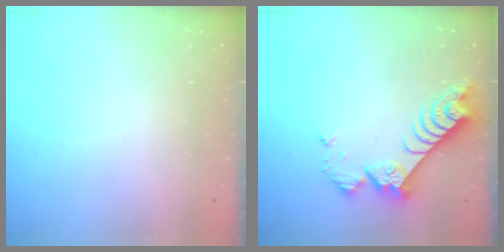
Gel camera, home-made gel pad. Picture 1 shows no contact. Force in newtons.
{"total": 8.0, "press": 8.0, "slide": 0.8}